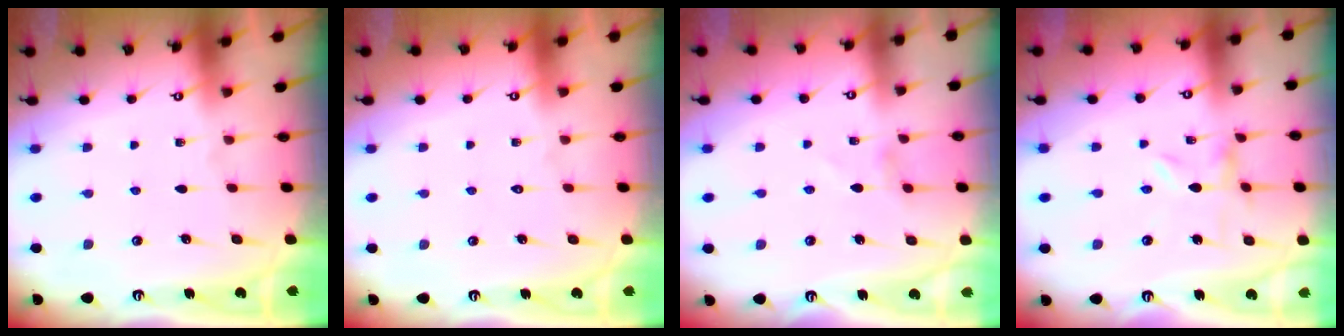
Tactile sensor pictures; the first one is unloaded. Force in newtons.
{"total": 1.7, "press": 1.7, "slide": 0.1}
{"total": 0.0}
{"total": 0.0}